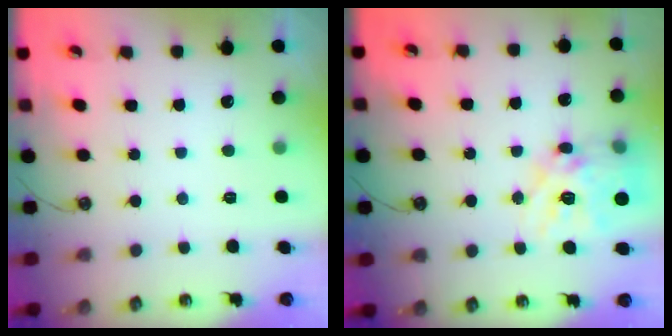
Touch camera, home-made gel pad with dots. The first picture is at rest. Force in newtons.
{"total": 16.8, "press": 16.8, "slide": 1.3}